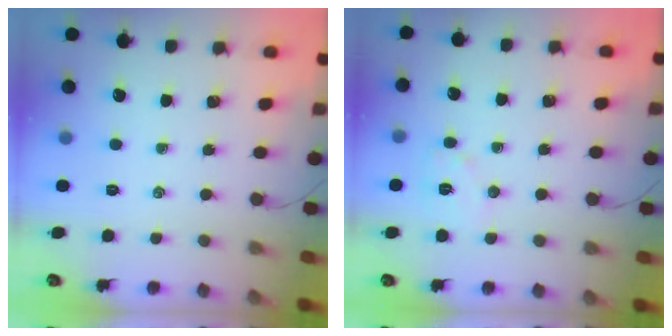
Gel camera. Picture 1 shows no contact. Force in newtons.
{"total": 6.7, "press": 6.7, "slide": 0.8}